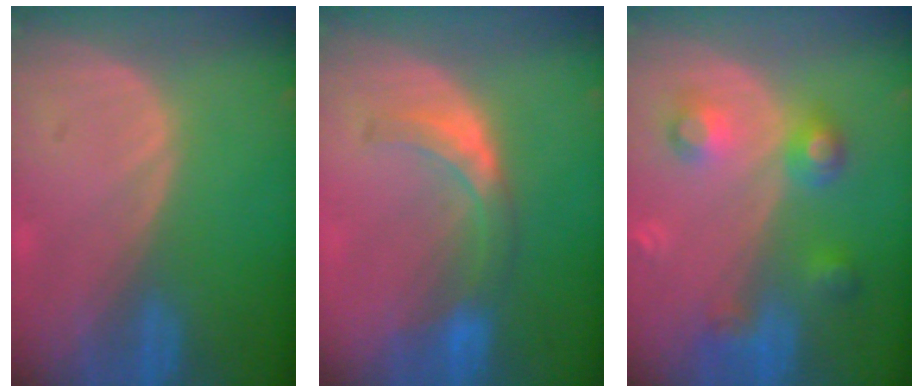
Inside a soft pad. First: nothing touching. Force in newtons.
{"total": 5.8, "press": 5.6, "slide": 1.5}
{"total": 6.0, "press": 6.0, "slide": 0.2}